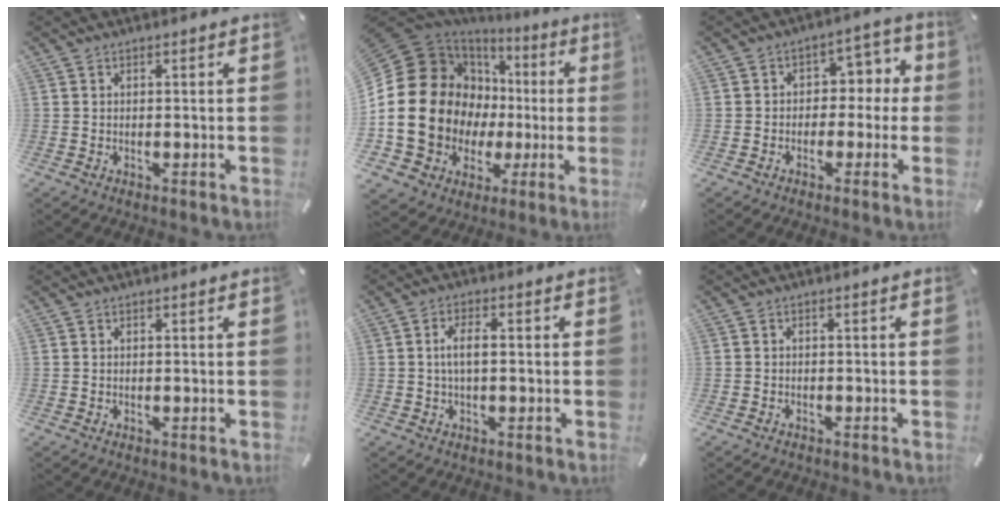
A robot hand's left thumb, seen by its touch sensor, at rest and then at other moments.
{"total": 25.7, "force": [1.7, 20.1, 15.8], "torque": [-0.319, -0.035, 0.068]}
{"total": 6.7, "force": [-0.6, 5.7, 3.4], "torque": [-0.038, 0.013, -0.019]}
{"total": 0.0}
{"total": 4.7, "force": [-0.1, 1.9, 4.3], "torque": [-0.087, 0.006, -0.006]}
{"total": 1.1, "force": [-0.9, 0.5, 0.2], "torque": [-0.004, 0.004, -0.022]}